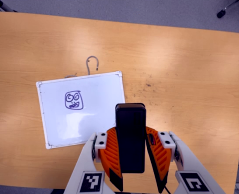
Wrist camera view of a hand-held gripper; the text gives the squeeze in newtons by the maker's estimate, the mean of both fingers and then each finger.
{"total": 7.9, "left": 6.6, "right": 9.3}